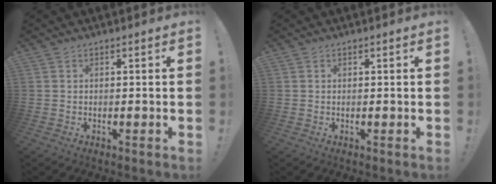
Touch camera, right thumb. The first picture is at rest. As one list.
[{"total": 0.0}]